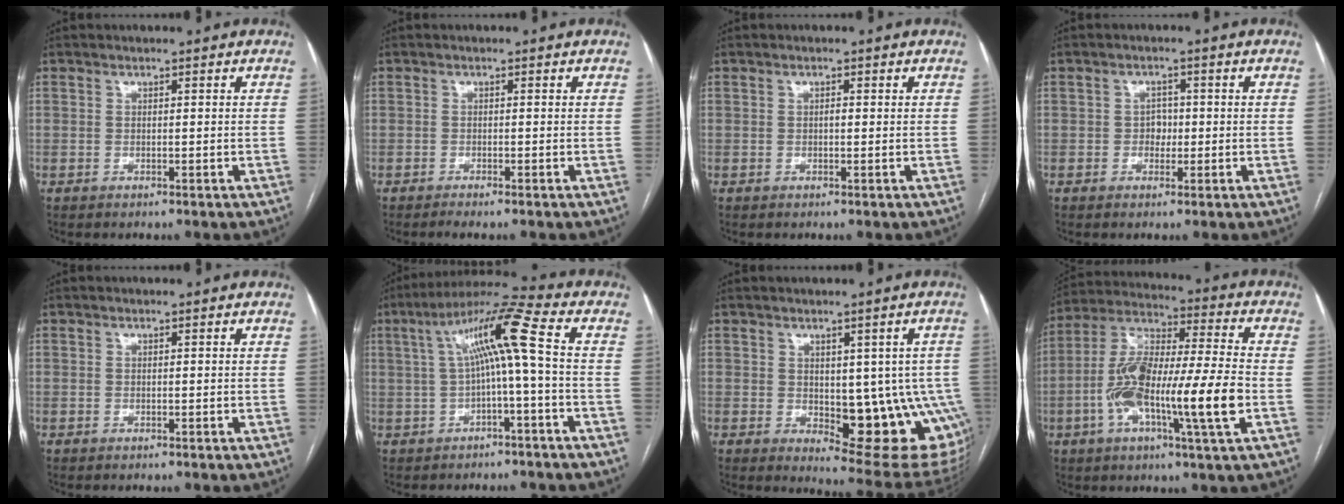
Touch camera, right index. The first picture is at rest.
{"total": 1.7, "force": [-1.4, -0.2, 1.0], "torque": [-0.014, -0.001, -0.022]}
{"total": 0.7, "force": [0.0, 0.4, 0.6], "torque": [-0.012, 0.001, 0.000]}
{"total": 2.2, "force": [-0.3, 1.7, 1.3], "torque": [-0.013, 0.007, -0.005]}
{"total": 0.0}
{"total": 10.0, "force": [0.5, -0.4, 9.9], "torque": [-0.170, 0.037, 0.011]}
{"total": 14.6, "force": [-2.4, 5.9, 13.2], "torque": [-0.108, 0.002, -0.011]}
{"total": 18.1, "force": [-4.3, 2.0, 17.5], "torque": [-0.337, 0.001, -0.079]}